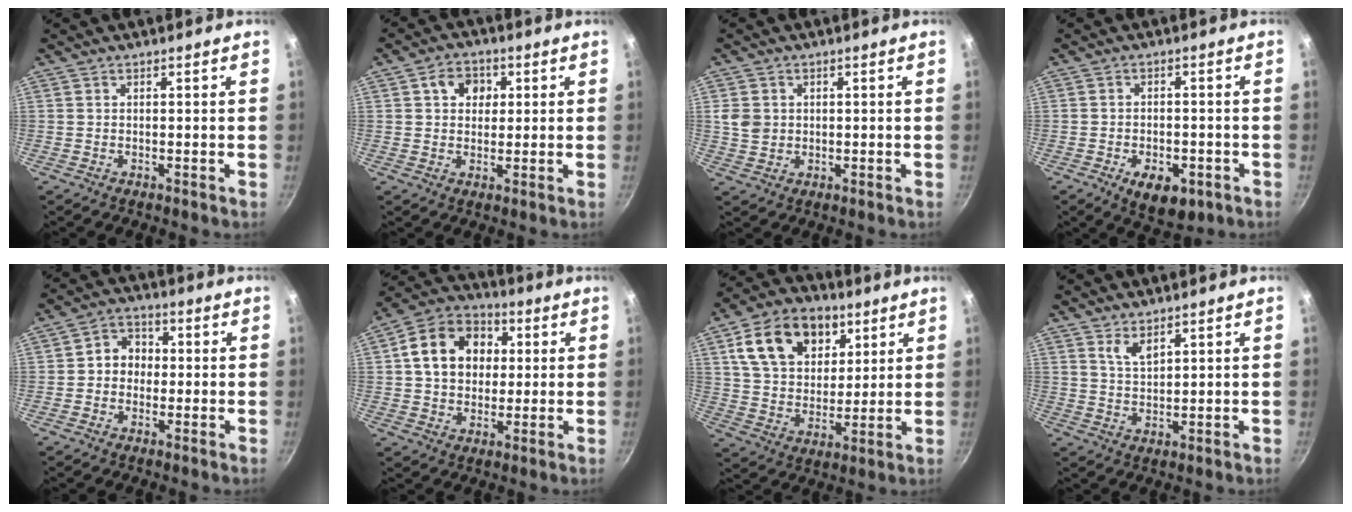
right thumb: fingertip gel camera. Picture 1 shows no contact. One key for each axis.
{"total": 5.9, "fx": 1.6, "fy": 4.7, "fz": 3.0, "tx": -0.021, "ty": 0.004, "tz": 0.020}
{"total": 4.4, "fx": 0.6, "fy": 3.8, "fz": 2.1, "tx": -0.026, "ty": 0.000, "tz": 0.014}
{"total": 8.4, "fx": -3.6, "fy": 4.8, "fz": 5.9, "tx": -0.065, "ty": 0.009, "tz": -0.042}
{"total": 5.8, "fx": -0.2, "fy": 5.0, "fz": 2.8, "tx": -0.012, "ty": 0.014, "tz": -0.014}
{"total": 14.3, "fx": 2.5, "fy": 11.4, "fz": 8.4, "tx": -0.118, "ty": 0.024, "tz": 0.029}
{"total": 17.5, "fx": 7.5, "fy": 12.1, "fz": 10.2, "tx": -0.145, "ty": -0.013, "tz": 0.124}
{"total": 3.6, "fx": 2.4, "fy": 1.4, "fz": 2.3, "tx": -0.041, "ty": -0.023, "tz": 0.047}